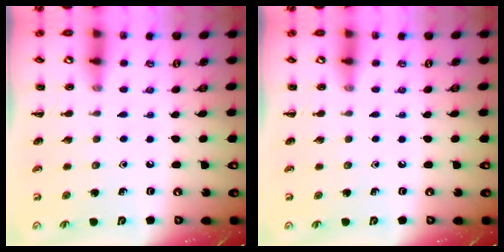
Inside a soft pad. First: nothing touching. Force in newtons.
{"total": 0.0}